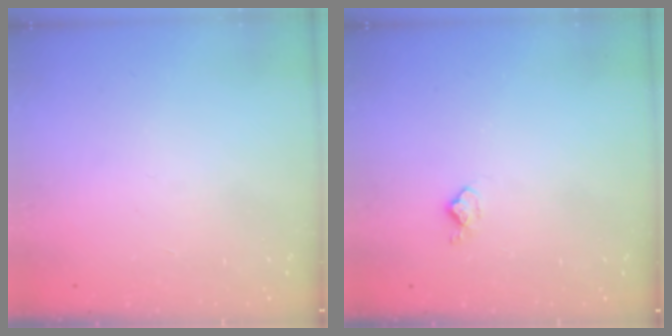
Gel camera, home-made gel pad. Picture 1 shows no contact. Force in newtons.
{"total": 3.6, "press": 3.5, "slide": 0.4}